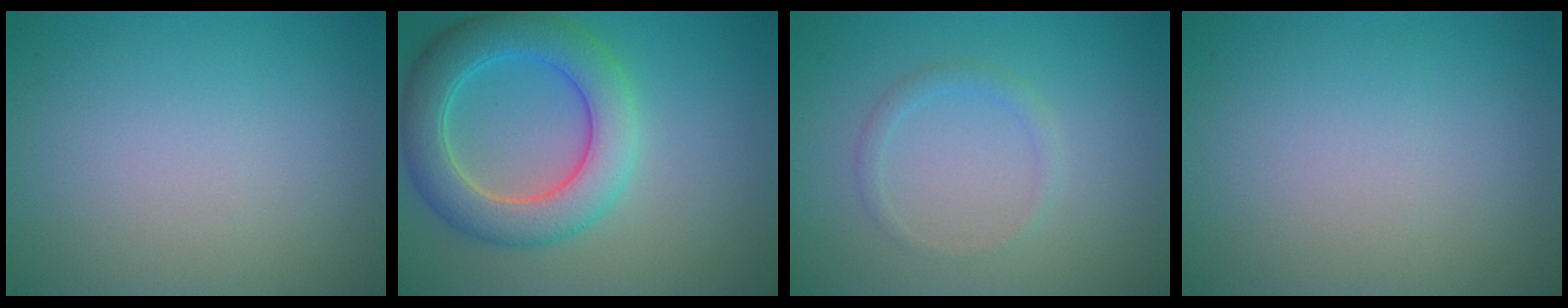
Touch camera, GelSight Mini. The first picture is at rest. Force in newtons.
{"total": 6.8, "press": 6.8, "slide": 0.1}
{"total": 1.2, "press": 1.2, "slide": 0.0}
{"total": 0.0}